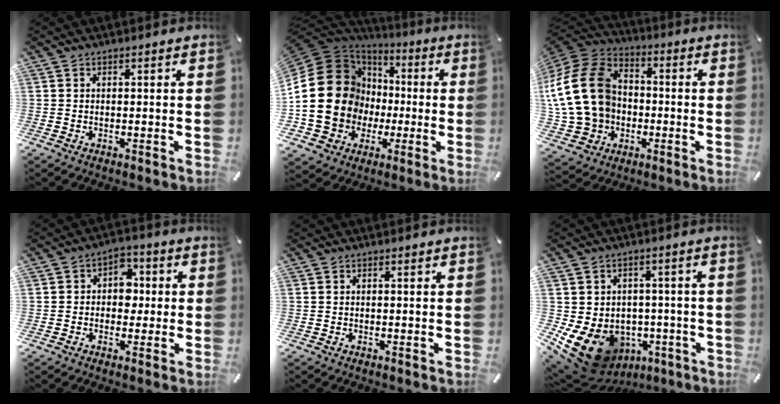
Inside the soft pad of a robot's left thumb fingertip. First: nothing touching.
{"total": 24.8, "force": [-0.5, 21.0, 13.1], "torque": [-0.285, -0.008, 0.026]}
{"total": 21.9, "force": [-0.1, 17.8, 12.6], "torque": [-0.276, 0.015, 0.006]}
{"total": 6.3, "force": [-0.1, 5.4, 3.3], "torque": [-0.040, 0.009, -0.007]}
{"total": 0.0}
{"total": 12.8, "force": [-5.0, 10.1, 6.0], "torque": [-0.131, 0.004, -0.084]}